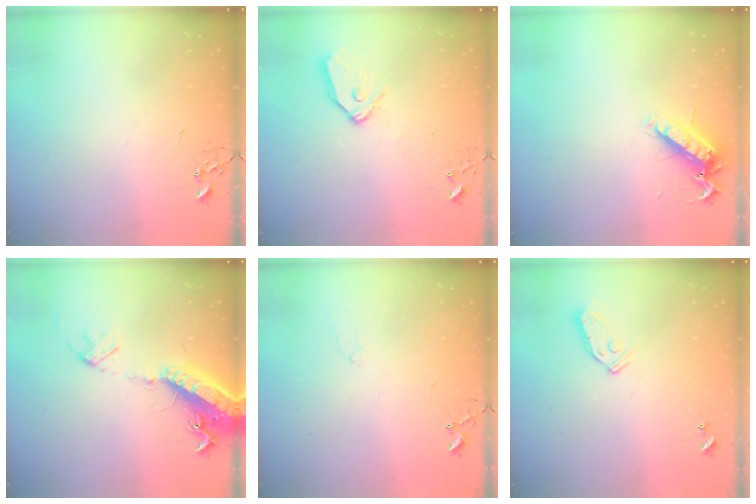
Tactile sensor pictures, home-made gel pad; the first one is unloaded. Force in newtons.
{"total": 9.9, "press": 9.8, "slide": 1.2}
{"total": 12.9, "press": 12.8, "slide": 1.4}
{"total": 17.8, "press": 17.3, "slide": 4.1}
{"total": 5.5, "press": 5.5, "slide": 0.8}
{"total": 7.5, "press": 7.5, "slide": 0.4}